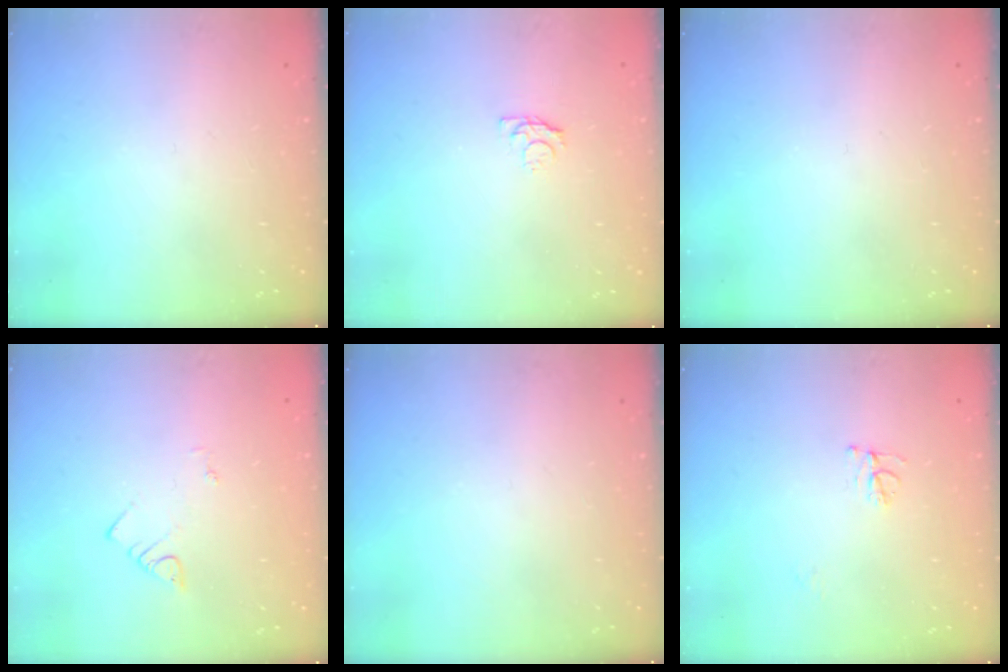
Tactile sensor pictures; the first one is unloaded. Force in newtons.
{"total": 4.0, "press": 4.0, "slide": 0.4}
{"total": 0.0}
{"total": 2.1, "press": 2.1, "slide": 0.4}
{"total": 0.0}
{"total": 4.7, "press": 4.6, "slide": 0.4}